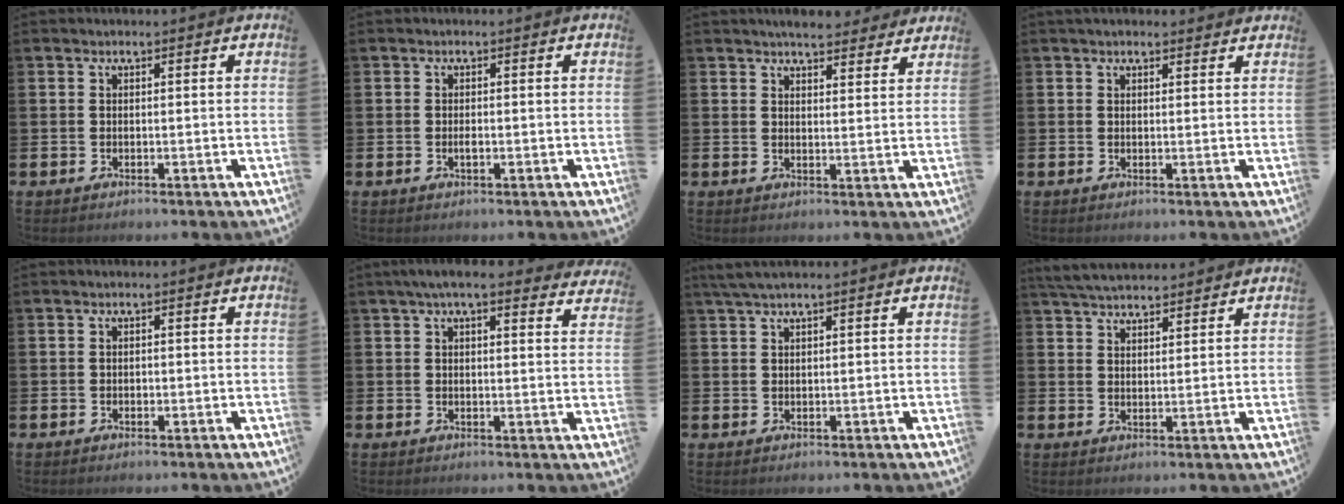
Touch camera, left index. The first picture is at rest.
{"total": 1.0, "force": [-0.2, 0.4, 0.9], "torque": [-0.023, 0.002, -0.003]}
{"total": 4.9, "force": [4.8, 0.9, 0.7], "torque": [-0.014, -0.022, 0.086]}
{"total": 1.5, "force": [1.4, 0.5, 0.3], "torque": [-0.001, -0.001, 0.024]}
{"total": 0.5, "force": [-0.1, 0.5, 0.2], "torque": [-0.004, 0.004, -0.003]}
{"total": 5.3, "force": [4.7, 0.9, 2.4], "torque": [-0.049, -0.012, 0.083]}
{"total": 2.0, "force": [1.6, 0.0, 1.2], "torque": [-0.031, 0.005, 0.030]}
{"total": 4.6, "force": [4.5, 0.7, 0.8], "torque": [-0.032, -0.016, 0.084]}